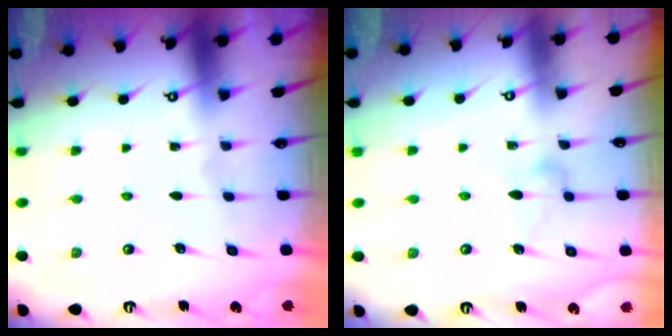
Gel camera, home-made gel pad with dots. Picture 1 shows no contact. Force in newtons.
{"total": 6.6, "press": 6.5, "slide": 0.4}